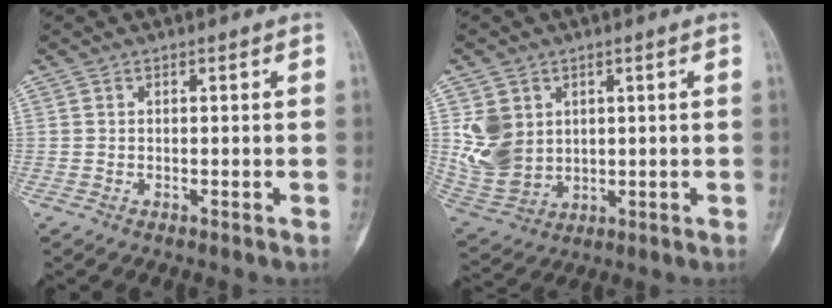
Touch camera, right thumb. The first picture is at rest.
{"total": 9.7, "force": [2.6, 7.8, 5.1], "torque": [-0.082, -0.014, 0.074]}